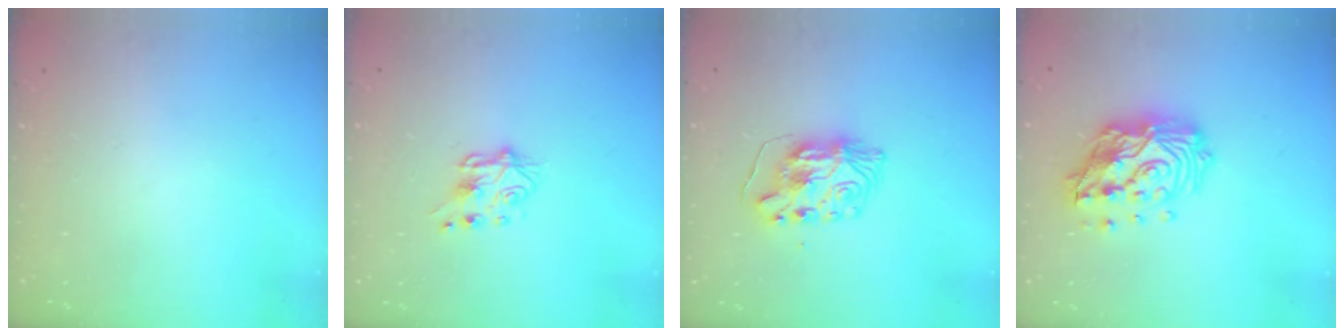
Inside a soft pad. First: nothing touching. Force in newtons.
{"total": 6.5, "press": 6.5, "slide": 0.6}
{"total": 8.1, "press": 8.1, "slide": 0.9}
{"total": 18.6, "press": 18.6, "slide": 1.4}